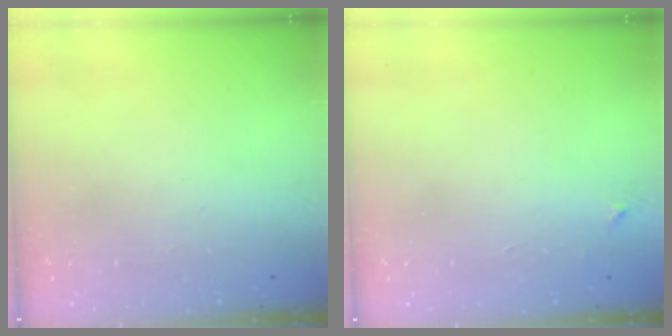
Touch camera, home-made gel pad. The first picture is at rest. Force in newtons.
{"total": 3.3, "press": 3.3, "slide": 0.4}